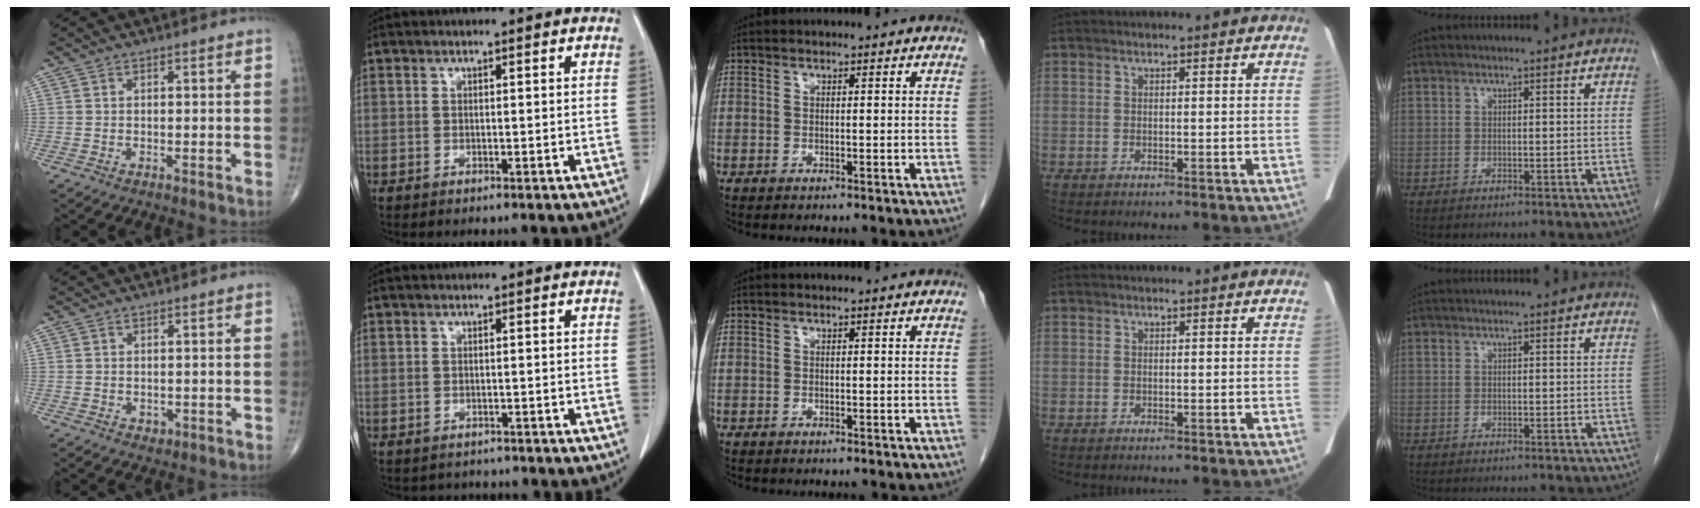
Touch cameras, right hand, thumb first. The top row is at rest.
{"thumb": {"total": 1.1, "force": [-0.1, 1.0, 0.5], "torque": [-0.006, -0.001, 0.003]}, "index": {"total": 2.1, "force": [-1.7, 1.2, -0.3], "torque": [-0.005, 0.003, -0.026]}}